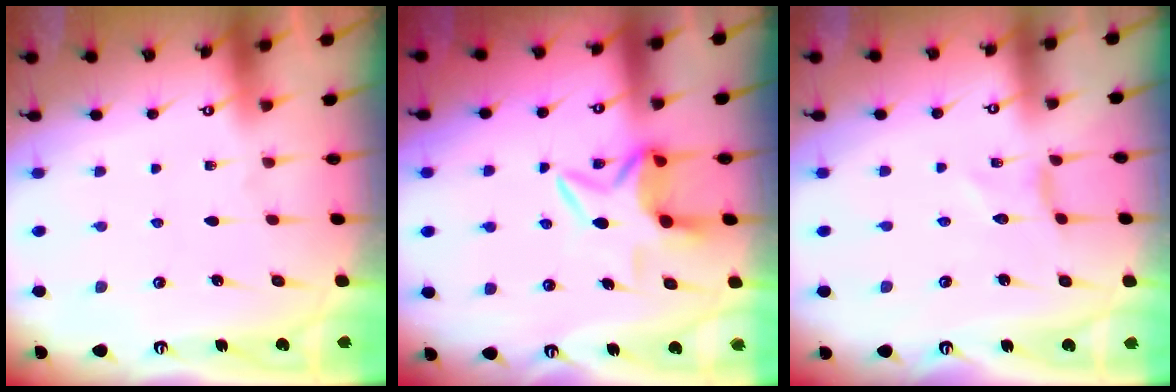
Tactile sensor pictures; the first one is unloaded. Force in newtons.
{"total": 6.4, "press": 6.4, "slide": 0.7}
{"total": 0.0}